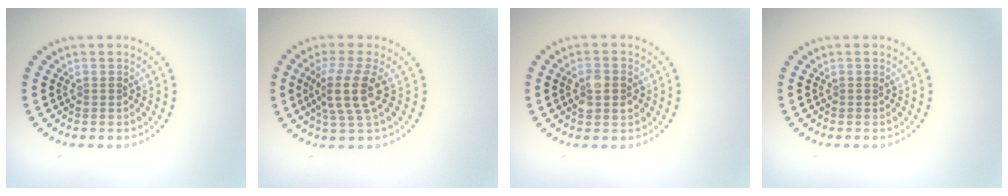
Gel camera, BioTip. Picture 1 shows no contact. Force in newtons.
{"total": 3.7, "press": 3.0, "slide": 2.2}
{"total": 2.8, "press": 2.8, "slide": 0.2}
{"total": 0.0}